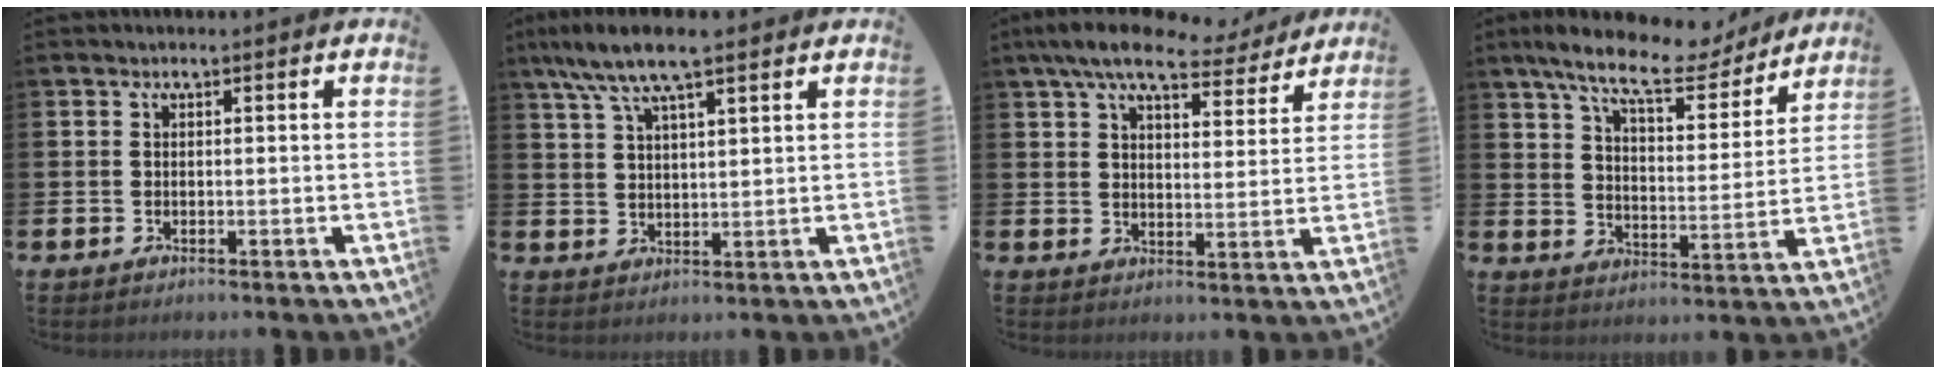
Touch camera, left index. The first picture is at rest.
{"total": 7.8, "force": [6.3, 1.6, 4.4], "torque": [-0.098, -0.011, 0.112]}
{"total": 8.7, "force": [7.4, 2.5, 3.8], "torque": [-0.074, -0.036, 0.126]}
{"total": 11.2, "force": [9.7, 2.7, 4.9], "torque": [-0.114, -0.053, 0.165]}